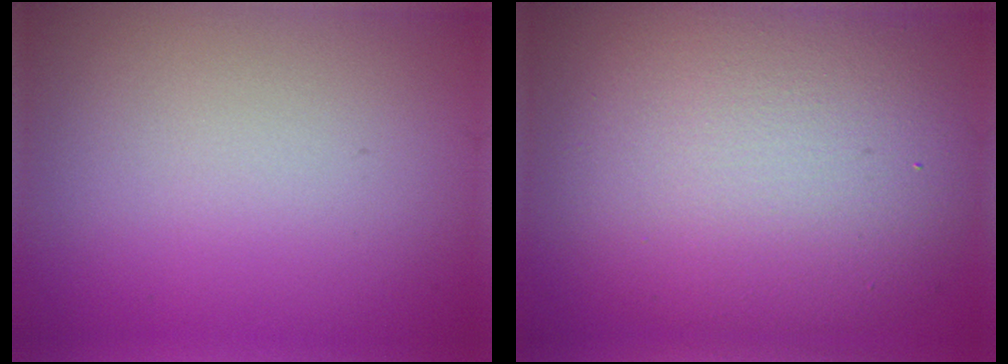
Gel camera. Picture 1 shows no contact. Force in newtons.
{"total": 11.4, "press": 11.3, "slide": 1.1}